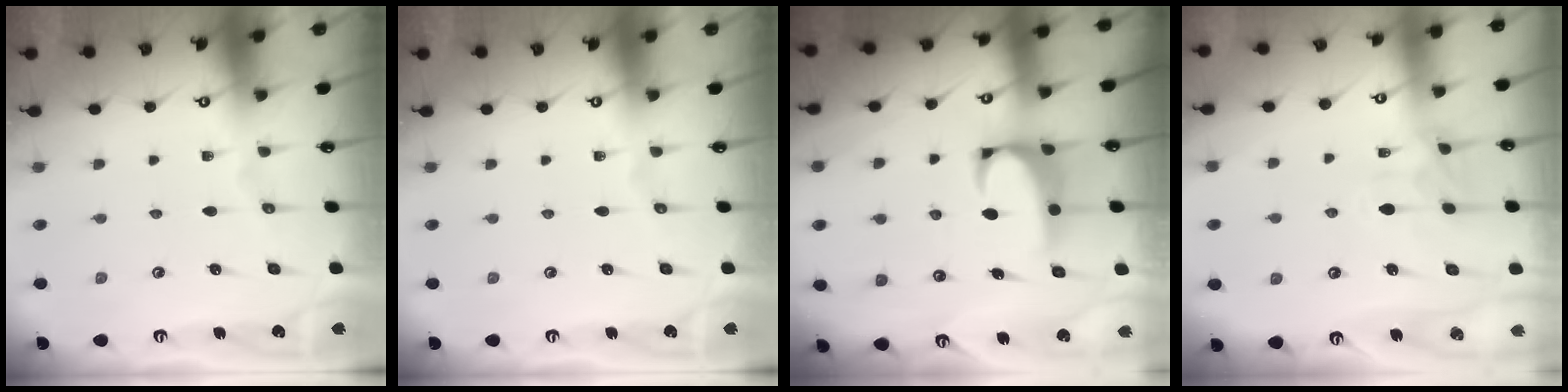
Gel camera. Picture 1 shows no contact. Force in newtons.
{"total": 0.0}
{"total": 2.3, "press": 2.1, "slide": 1.0}
{"total": 2.4, "press": 2.0, "slide": 1.4}